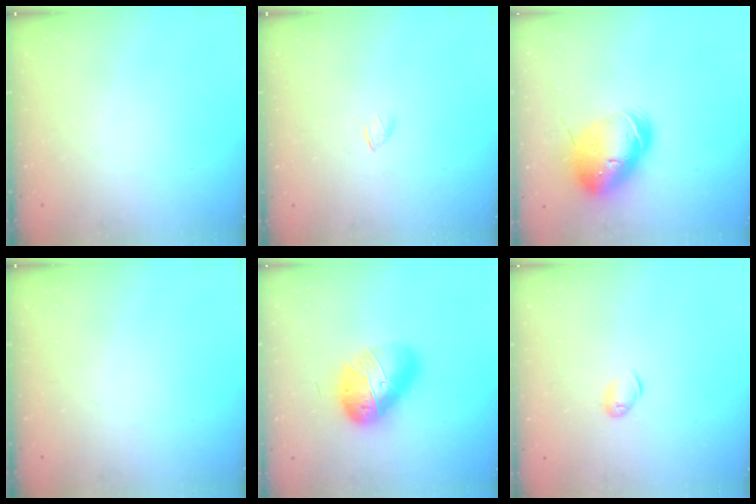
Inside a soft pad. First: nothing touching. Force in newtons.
{"total": 1.2, "press": 1.1, "slide": 0.3}
{"total": 16.0, "press": 15.8, "slide": 2.6}
{"total": 0.0}
{"total": 16.1, "press": 16.1, "slide": 0.8}
{"total": 5.6, "press": 5.6, "slide": 0.8}